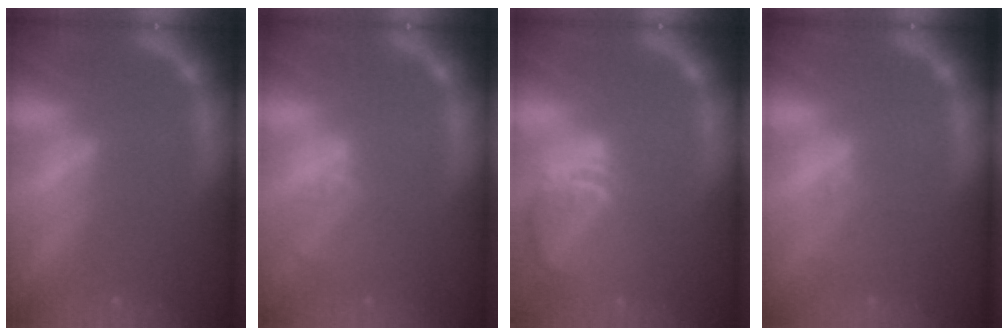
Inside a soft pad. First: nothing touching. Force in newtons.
{"total": 2.9}
{"total": 8.5}
{"total": 1.5}